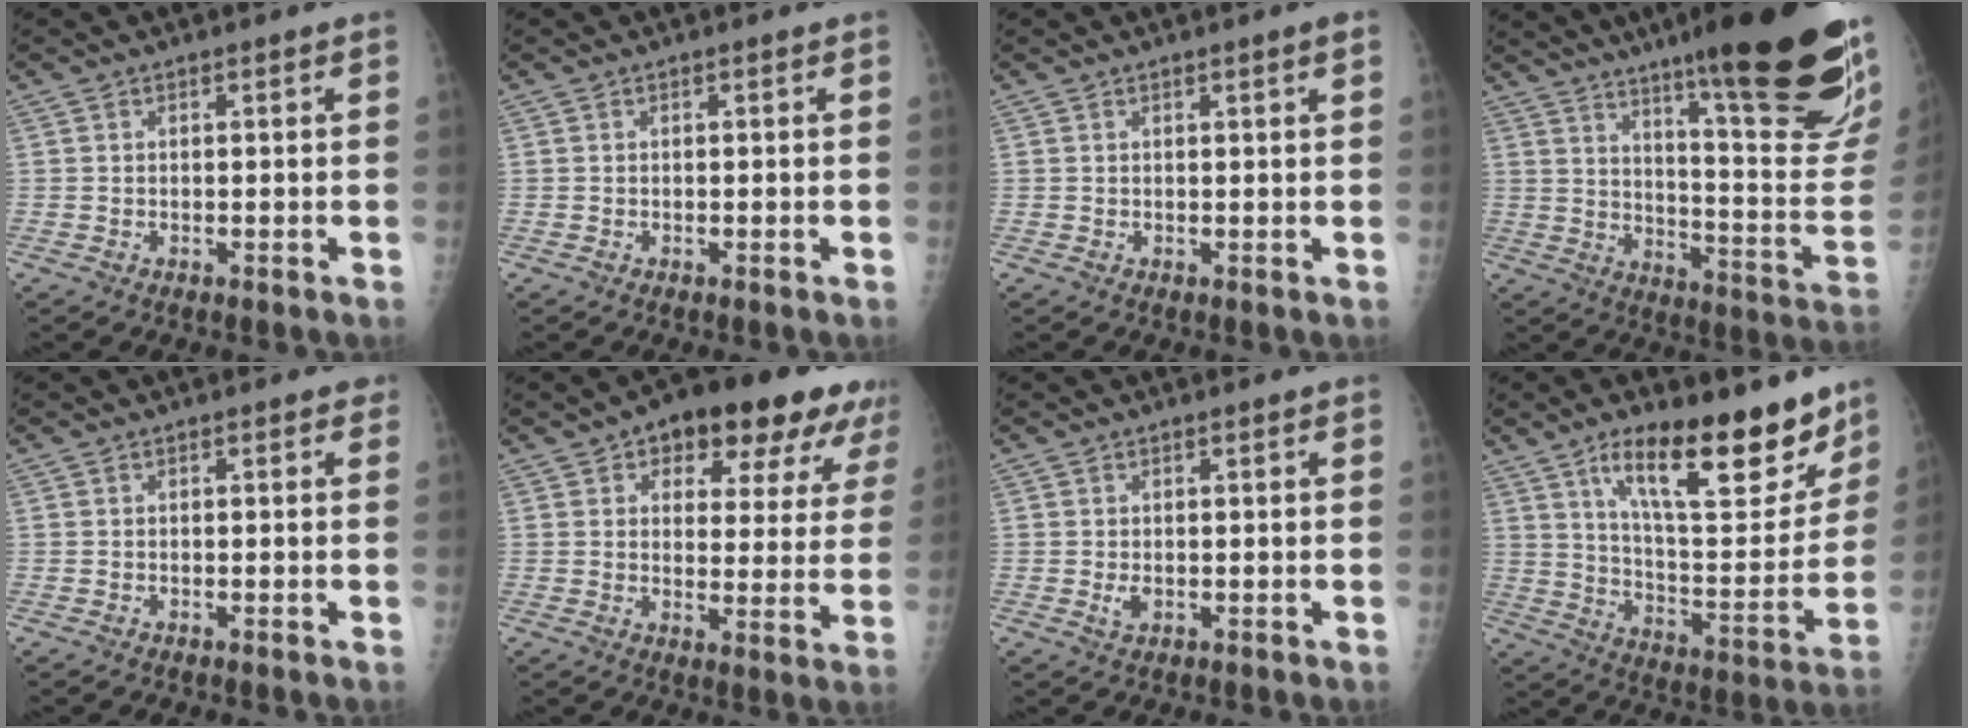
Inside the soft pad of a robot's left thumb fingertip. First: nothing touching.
{"total": 0.0}
{"total": 1.6, "force": [0.9, 0.0, 1.4], "torque": [-0.022, -0.002, 0.012]}
{"total": 31.1, "force": [20.6, 4.6, 22.8], "torque": [-0.255, -0.106, 0.291]}
{"total": 0.8, "force": [0.4, 0.5, 0.4], "torque": [0.002, 0.000, -0.001]}
{"total": 18.9, "force": [11.0, 9.2, 12.3], "torque": [-0.115, -0.010, 0.141]}
{"total": 1.9, "force": [0.1, 1.1, 1.6], "torque": [-0.024, -0.004, 0.005]}
{"total": 22.4, "force": [14.3, 7.8, 15.4], "torque": [-0.184, -0.072, 0.232]}